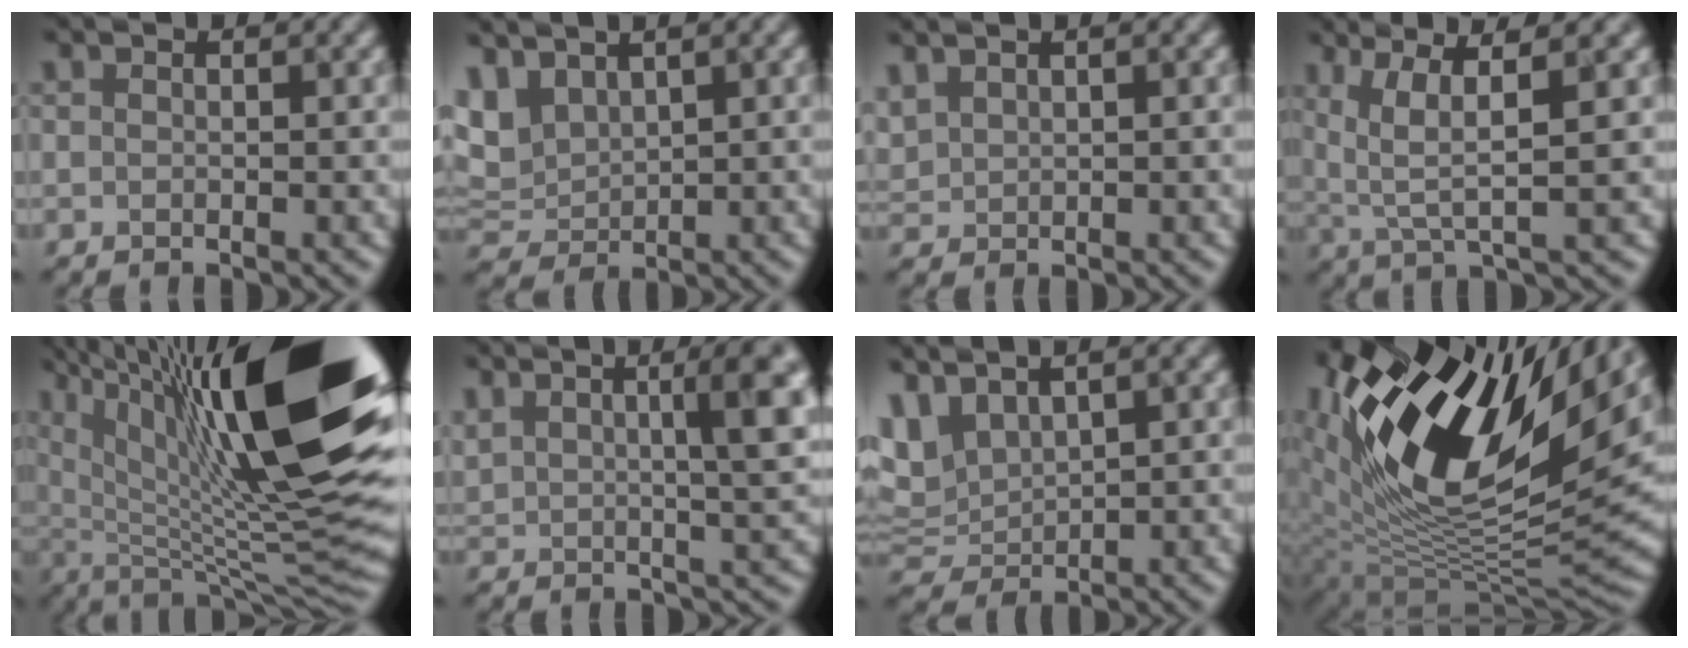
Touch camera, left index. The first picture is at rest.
{"total": 2.9, "force": [2.1, 1.2, 1.5], "torque": [-0.070, 0.012, 0.074]}
{"total": 1.1, "force": [1.1, -0.1, 0.0], "torque": [-0.031, 0.019, 0.044]}
{"total": 4.0, "force": [1.6, -0.1, 3.7], "torque": [-0.100, 0.007, 0.062]}
{"total": 17.2, "force": [6.7, 4.3, 15.3], "torque": [-0.267, 0.012, 0.149]}
{"total": 6.8, "force": [2.6, 1.7, 6.1], "torque": [-0.101, 0.018, 0.072]}
{"total": 3.6, "force": [2.5, 1.2, 2.3], "torque": [-0.088, 0.011, 0.079]}
{"total": 15.2, "force": [6.1, 7.7, 11.6], "torque": [-0.229, 0.014, 0.128]}